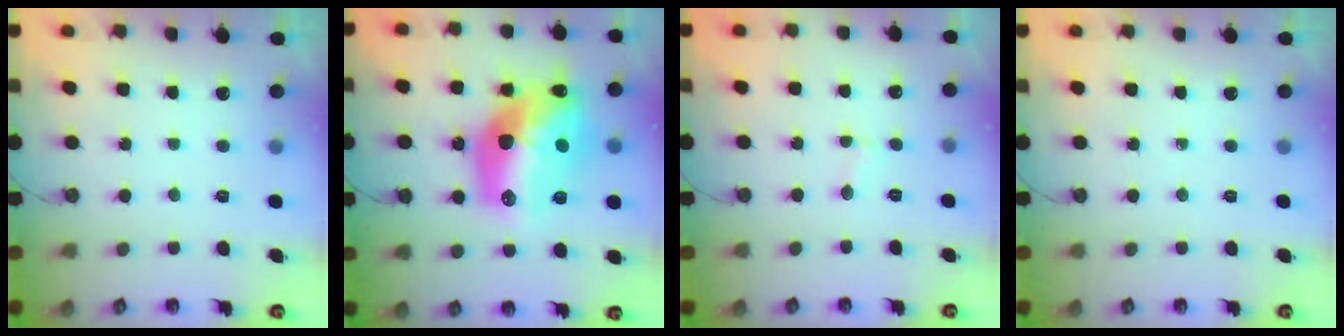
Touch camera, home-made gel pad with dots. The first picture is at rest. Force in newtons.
{"total": 20.6, "press": 20.6, "slide": 1.1}
{"total": 2.3, "press": 2.3, "slide": 0.2}
{"total": 0.0}